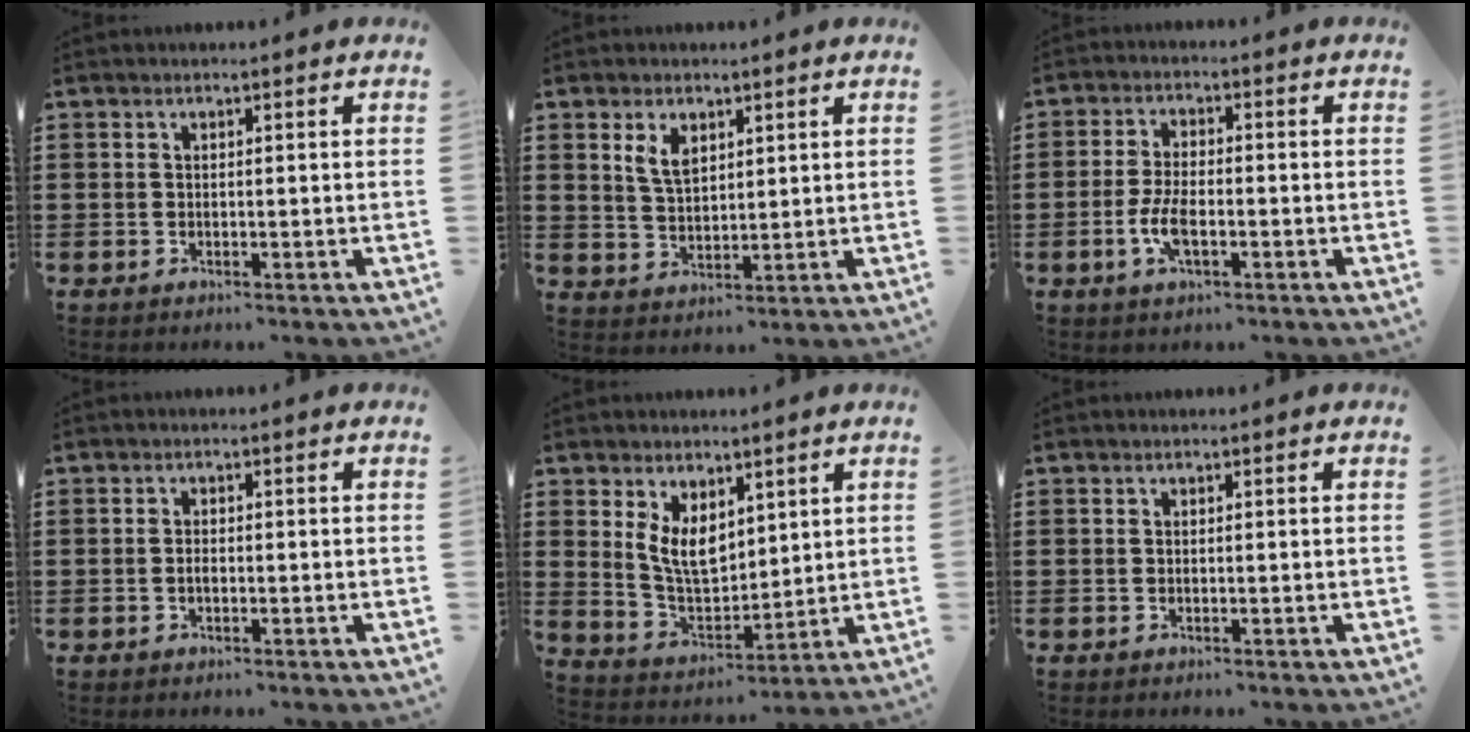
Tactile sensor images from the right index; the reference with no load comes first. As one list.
[{"total": 4.0, "force": [2.1, 2.1, 2.7], "torque": [-0.059, 0.007, 0.038]}, {"total": 5.0, "force": [-1.7, 2.0, 4.3], "torque": [-0.100, -0.004, -0.036]}, {"total": 1.0, "force": [-0.4, 0.4, 0.8], "torque": [-0.016, -0.001, -0.006]}, {"total": 6.9, "force": [3.5, 4.0, 4.4], "torque": [-0.105, -0.005, 0.065]}, {"total": 0.0}]